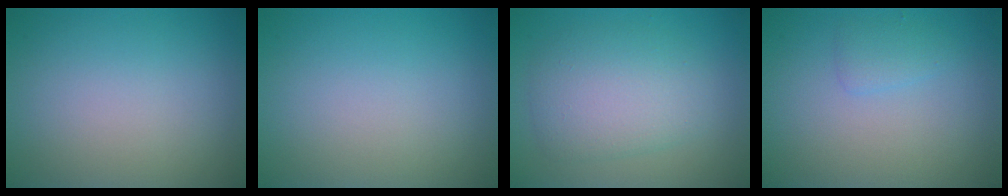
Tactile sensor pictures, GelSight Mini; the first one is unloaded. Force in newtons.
{"total": 0.0}
{"total": 4.6, "press": 4.6, "slide": 0.1}
{"total": 1.2, "press": 1.2, "slide": 0.1}